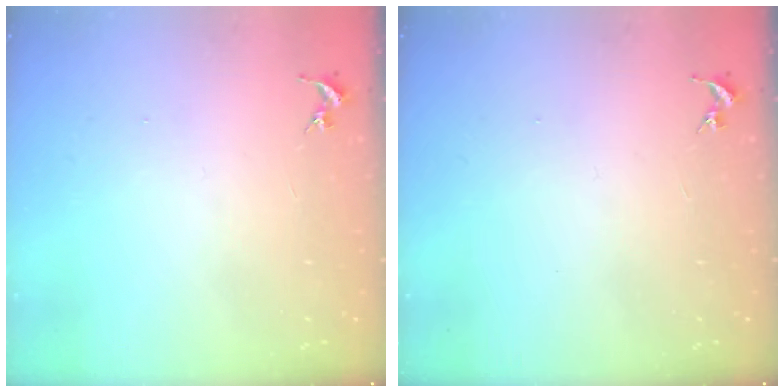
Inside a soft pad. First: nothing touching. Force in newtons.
{"total": 0.0}